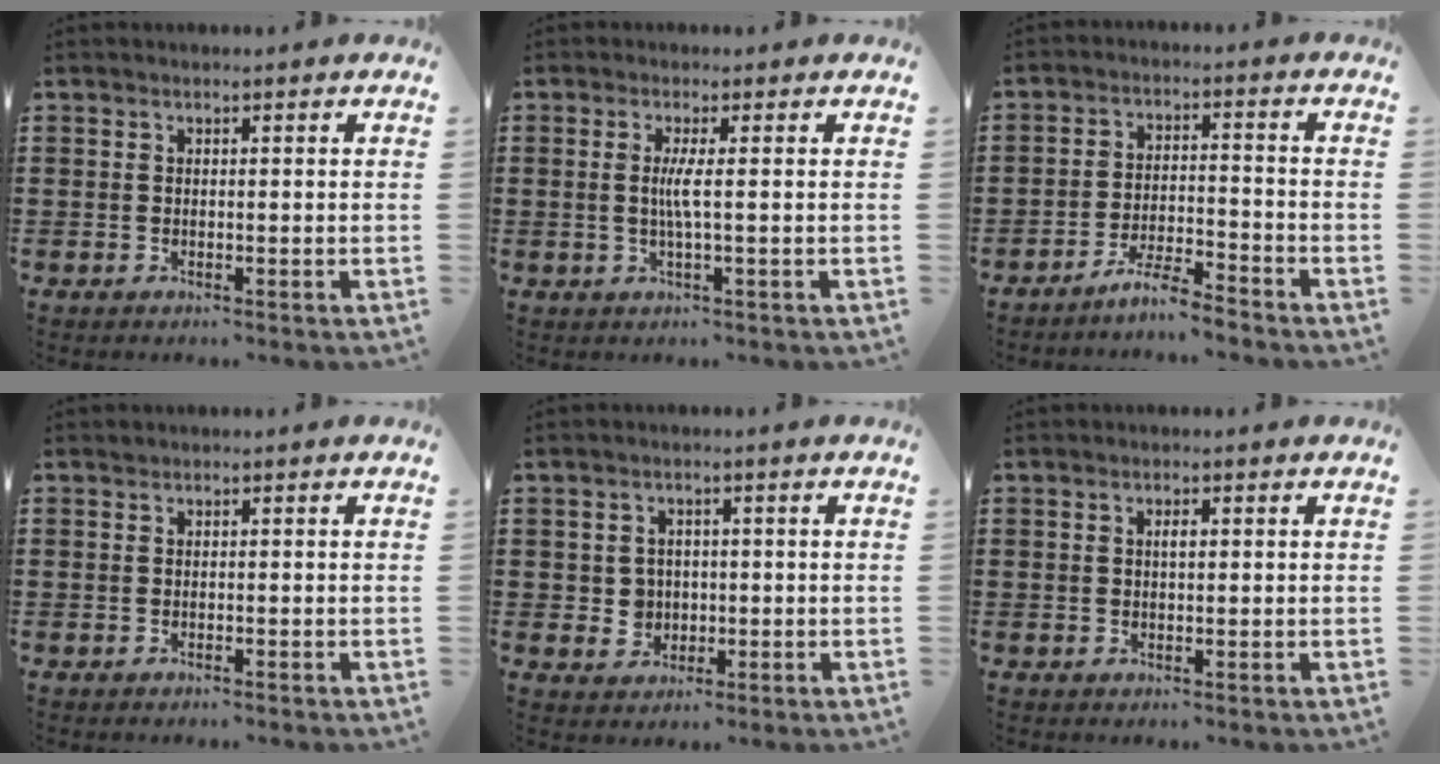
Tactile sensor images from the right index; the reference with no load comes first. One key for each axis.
{"total": 3.0, "fx": 0.0, "fy": -0.3, "fz": 3.0, "tx": -0.063, "ty": -0.011, "tz": -0.005}
{"total": 4.9, "fx": -4.5, "fy": -0.1, "fz": 1.7, "tx": -0.038, "ty": -0.001, "tz": -0.089}
{"total": 0.0}
{"total": 3.0, "fx": -0.2, "fy": 2.9, "fz": 0.9, "tx": -0.029, "ty": 0.007, "tz": -0.006}
{"total": 1.1, "fx": 0.2, "fy": 0.3, "fz": 1.1, "tx": -0.022, "ty": 0.001, "tz": 0.002}